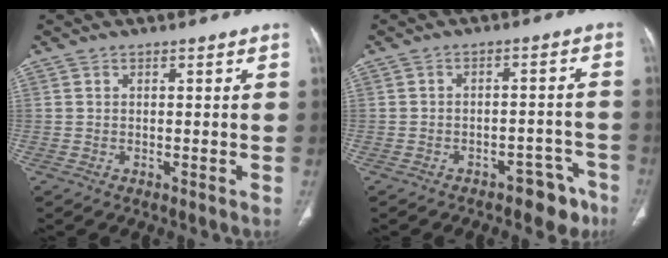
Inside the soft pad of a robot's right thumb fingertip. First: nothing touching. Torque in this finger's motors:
{"motor_torque": [-0.13, 0.00, -0.20, 0.08, -0.02]}